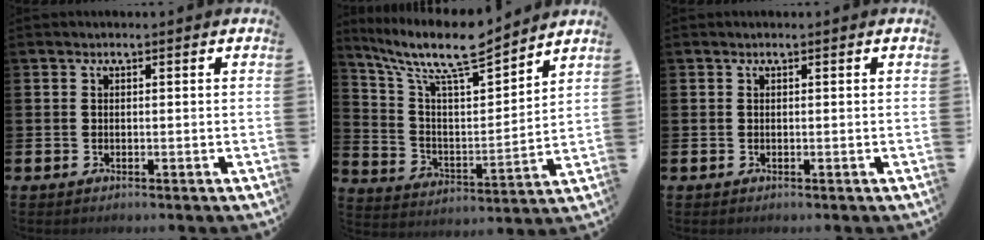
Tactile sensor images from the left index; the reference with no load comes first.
{"total": 11.1, "force": [9.6, 2.1, 5.1], "torque": [-0.133, -0.063, 0.166]}
{"total": 0.0}